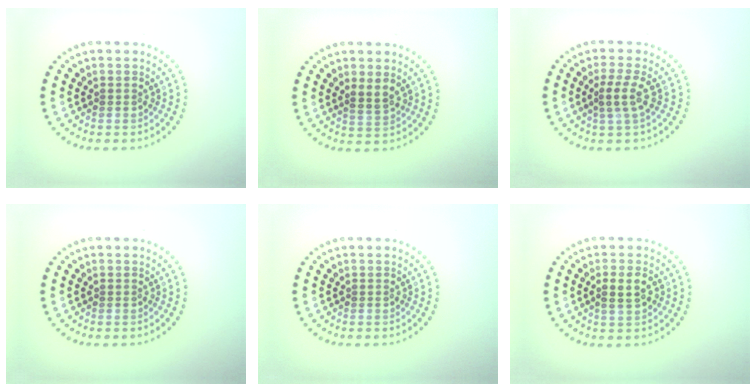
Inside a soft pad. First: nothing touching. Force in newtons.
{"total": 1.9, "press": 1.8, "slide": 0.7}
{"total": 1.9, "press": 1.6, "slide": 1.1}
{"total": 0.0}
{"total": 0.0}
{"total": 2.4, "press": 2.3, "slide": 0.5}